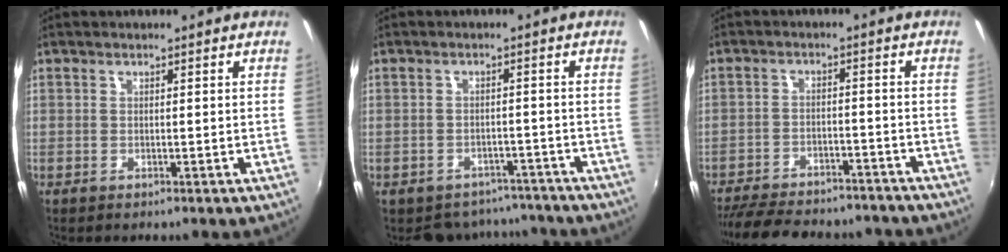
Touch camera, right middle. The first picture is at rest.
{"total": 9.1, "force": [-7.6, 4.6, 1.7], "torque": [-0.043, 0.007, -0.093]}
{"total": 19.8, "force": [-17.0, 6.2, 8.0], "torque": [-0.172, -0.011, -0.230]}